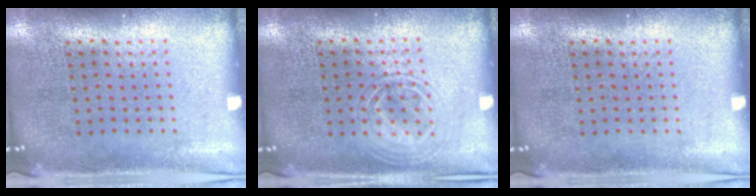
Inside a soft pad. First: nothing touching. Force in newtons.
{"total": 1.2, "press": 1.2, "slide": 0.2}
{"total": 0.0}